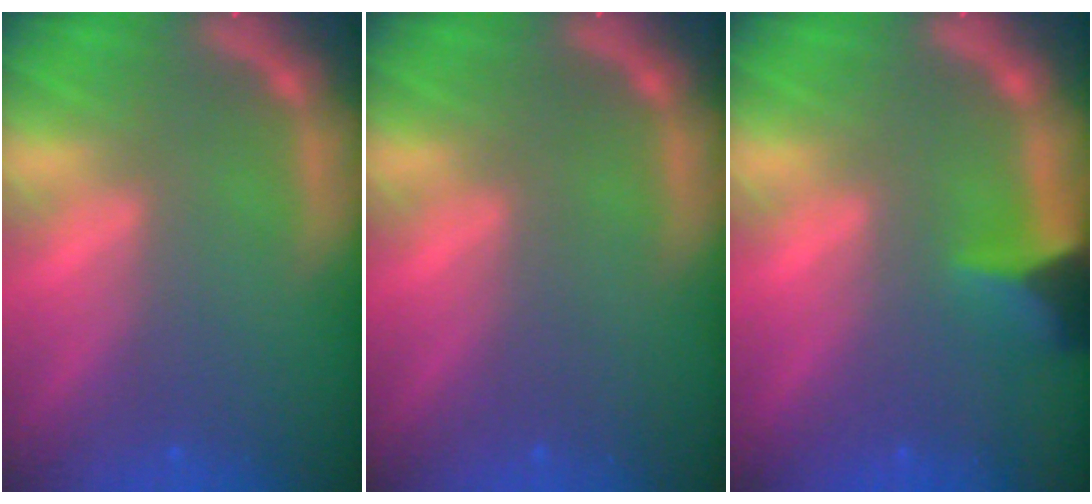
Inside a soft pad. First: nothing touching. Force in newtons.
{"total": 0.0}
{"total": 3.5}